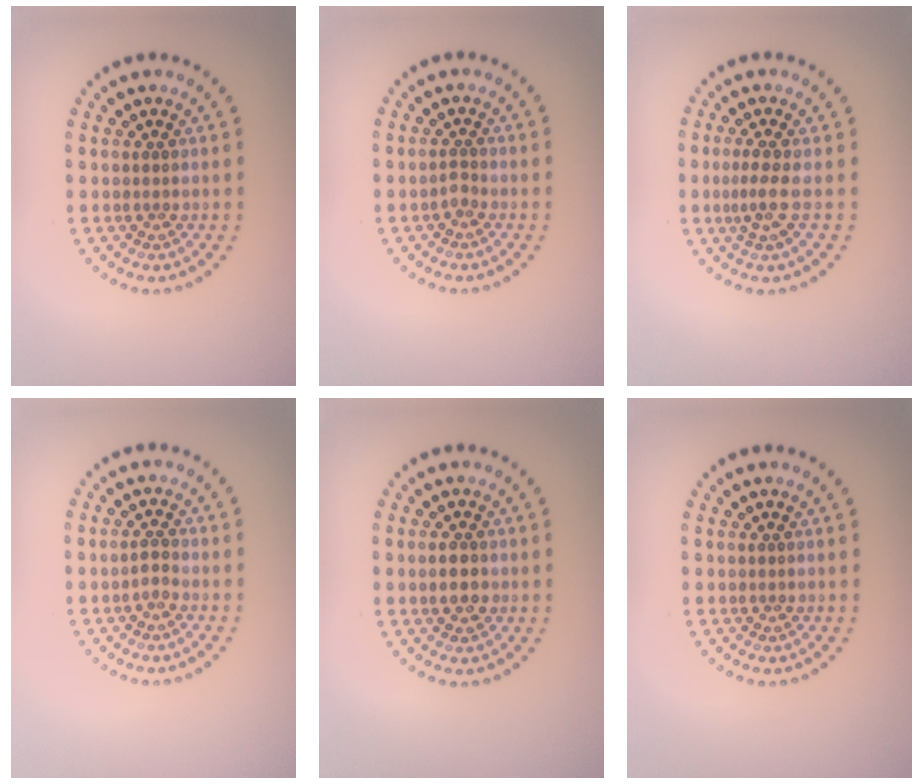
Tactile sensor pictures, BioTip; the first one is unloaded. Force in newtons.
{"total": 0.8, "press": 0.6, "slide": 0.5}
{"total": 2.2, "press": 1.4, "slide": 1.7}
{"total": 0.9, "press": 0.9, "slide": 0.3}
{"total": 2.4, "press": 2.4, "slide": 0.0}
{"total": 0.0}